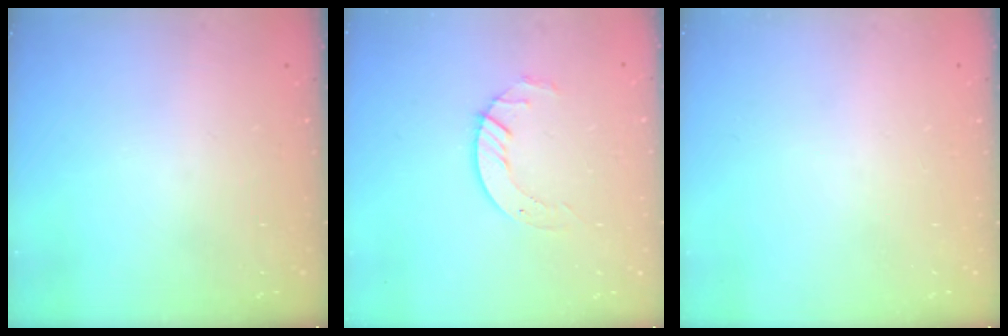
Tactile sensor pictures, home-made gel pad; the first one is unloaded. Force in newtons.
{"total": 5.7, "press": 5.7, "slide": 0.4}
{"total": 0.0}